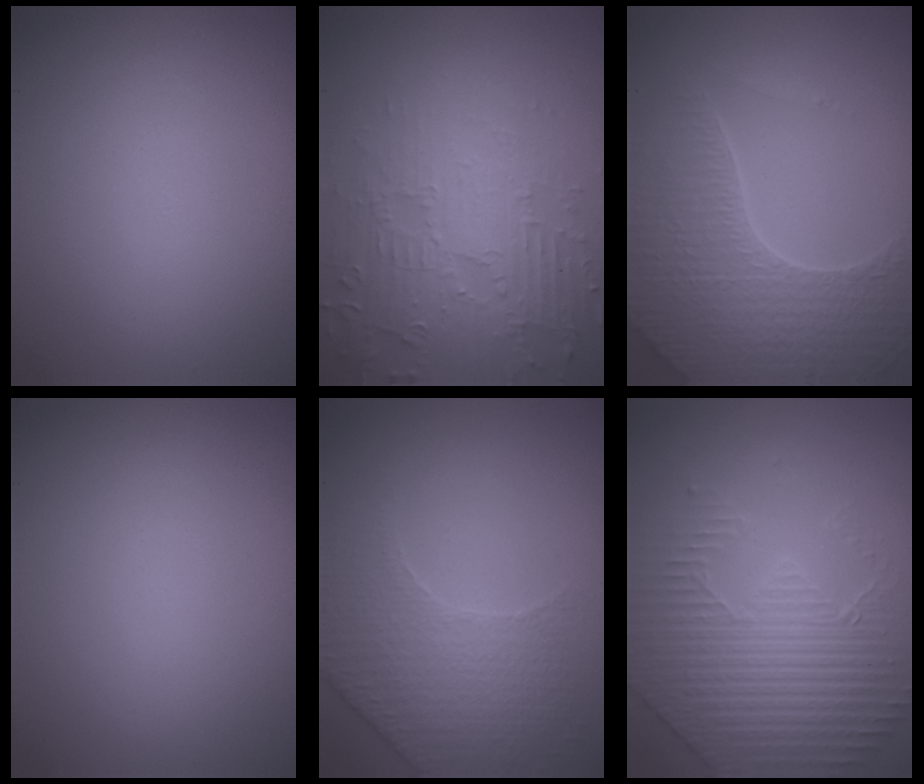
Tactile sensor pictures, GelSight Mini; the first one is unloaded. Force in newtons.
{"total": 4.1, "press": 4.1, "slide": 0.5}
{"total": 6.1, "press": 4.9, "slide": 3.7}
{"total": 0.0}
{"total": 2.6, "press": 2.4, "slide": 1.0}
{"total": 4.3, "press": 4.1, "slide": 1.1}